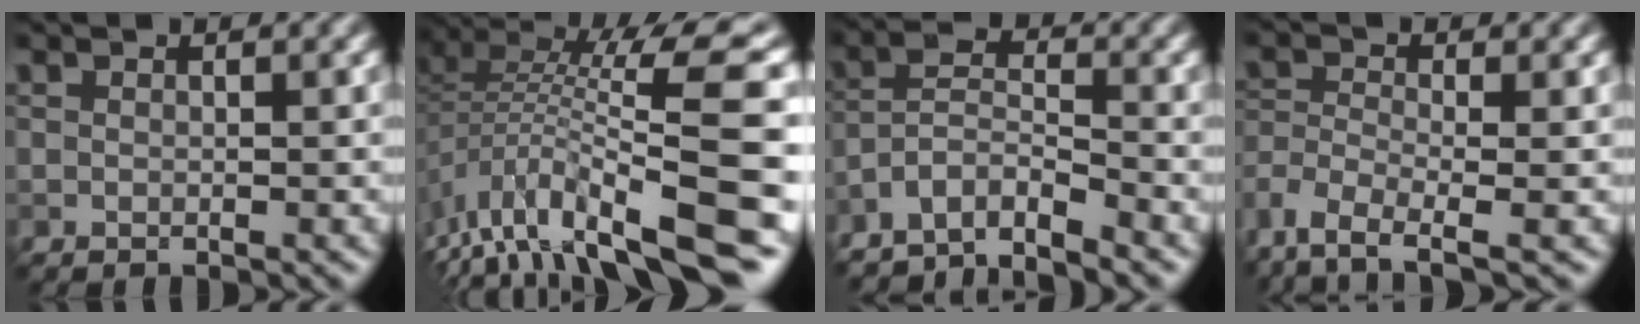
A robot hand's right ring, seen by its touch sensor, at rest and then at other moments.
{"total": 11.0, "force": [-4.0, 2.8, 9.9], "torque": [-0.170, 0.028, -0.060]}
{"total": 5.2, "force": [-4.7, 0.9, 2.1], "torque": [-0.033, 0.001, -0.093]}
{"total": 5.2, "force": [-3.7, 1.6, 3.2], "torque": [-0.069, -0.007, -0.082]}